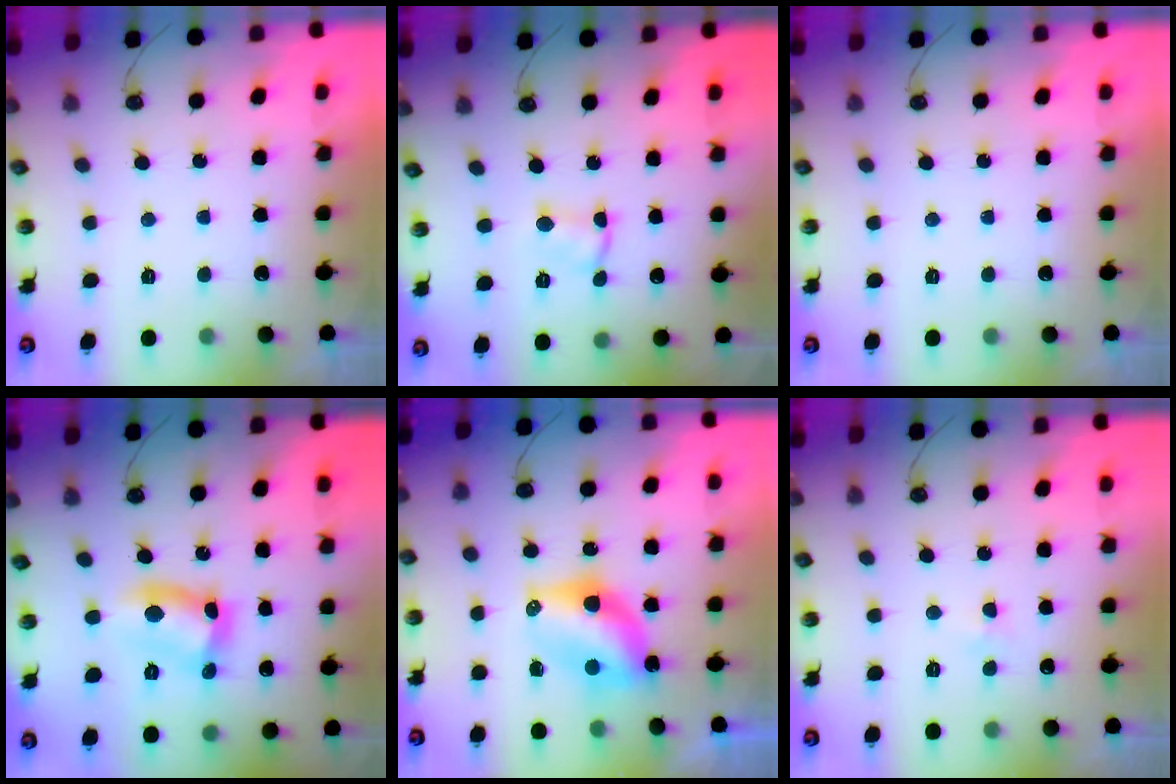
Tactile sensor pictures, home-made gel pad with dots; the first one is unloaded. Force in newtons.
{"total": 1.3, "press": 1.2, "slide": 0.4}
{"total": 0.0}
{"total": 11.8, "press": 11.7, "slide": 0.6}
{"total": 7.2, "press": 7.1, "slide": 0.5}
{"total": 4.3, "press": 2.7, "slide": 3.4}